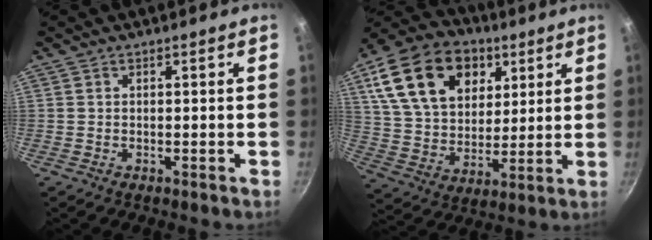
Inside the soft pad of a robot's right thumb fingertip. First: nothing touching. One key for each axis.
{"total": 22.8, "fx": 9.3, "fy": 15.7, "fz": 13.7, "tx": -0.222, "ty": -0.015, "tz": 0.166}